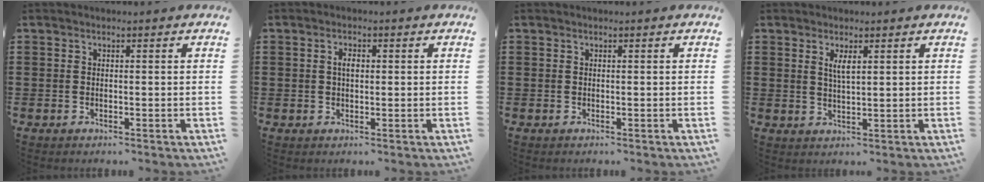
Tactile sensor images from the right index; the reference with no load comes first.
{"total": 1.9, "force": [0.3, 0.9, 1.7], "torque": [-0.035, 0.008, 0.002]}
{"total": 0.0}
{"total": 2.4, "force": [1.1, 0.7, 2.0], "torque": [-0.043, 0.003, 0.018]}